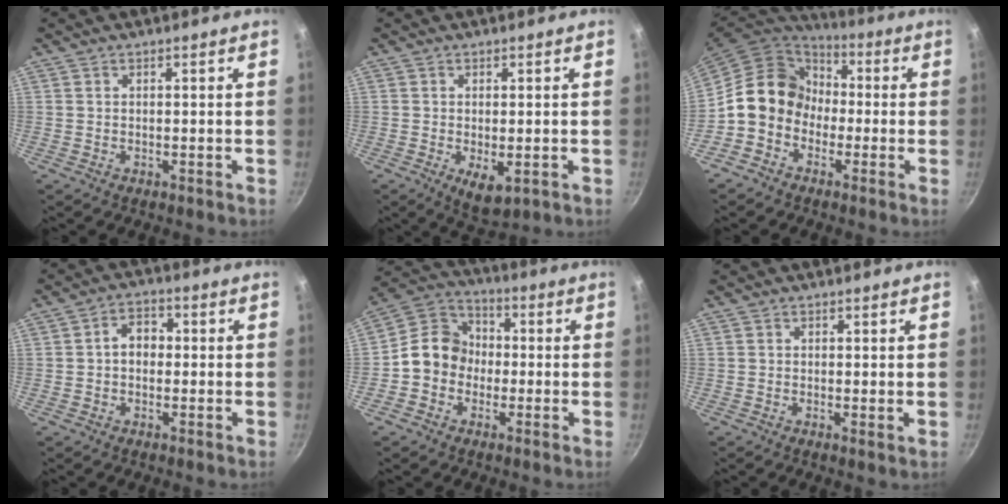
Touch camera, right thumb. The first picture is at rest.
{"total": 5.2, "force": [-1.3, 2.3, 4.5], "torque": [-0.065, -0.014, -0.010]}
{"total": 13.1, "force": [-1.9, 11.1, 6.6], "torque": [-0.070, 0.044, -0.053]}
{"total": 4.9, "force": [0.0, 3.8, 3.2], "torque": [-0.023, 0.015, -0.007]}
{"total": 10.0, "force": [-1.5, 8.8, 4.6], "torque": [-0.042, 0.034, -0.050]}
{"total": 0.8, "force": [0.2, 0.1, 0.8], "torque": [-0.012, -0.010, -0.002]}